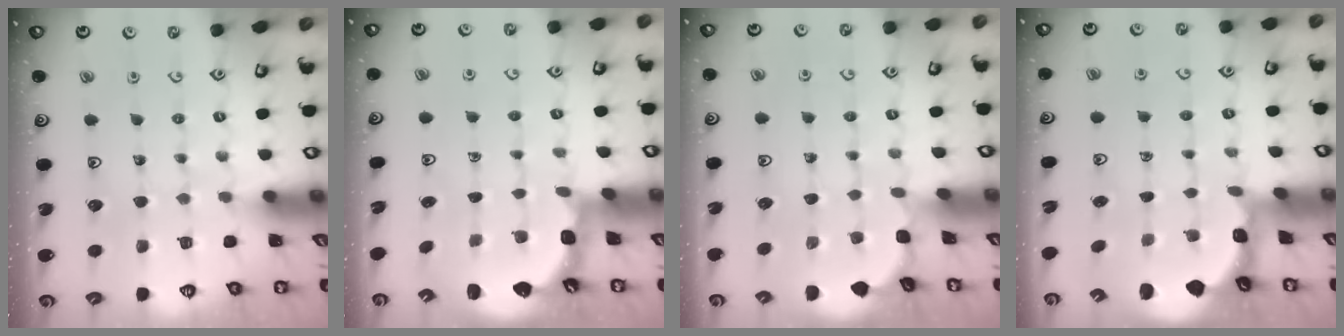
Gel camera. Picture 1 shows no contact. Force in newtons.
{"total": 2.4, "press": 2.0, "slide": 1.3}
{"total": 1.3, "press": 1.3, "slide": 0.1}
{"total": 1.2, "press": 1.1, "slide": 0.4}